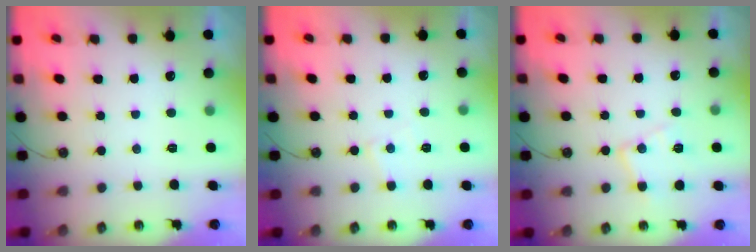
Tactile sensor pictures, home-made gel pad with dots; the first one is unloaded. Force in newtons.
{"total": 4.6, "press": 4.5, "slide": 0.7}
{"total": 10.7, "press": 10.7, "slide": 0.8}